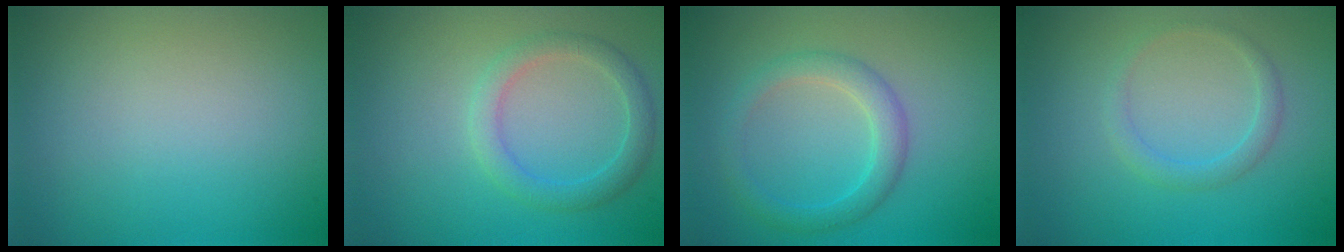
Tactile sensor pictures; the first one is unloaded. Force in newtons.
{"total": 2.7, "press": 2.7, "slide": 0.0}
{"total": 2.8, "press": 2.8, "slide": 0.2}
{"total": 1.6, "press": 1.6, "slide": 0.1}